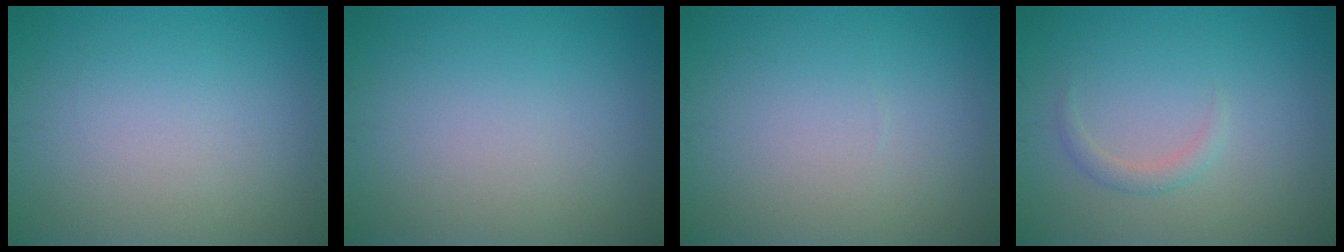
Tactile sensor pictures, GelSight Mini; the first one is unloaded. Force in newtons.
{"total": 0.0}
{"total": 0.0}
{"total": 1.2, "press": 1.2, "slide": 0.1}